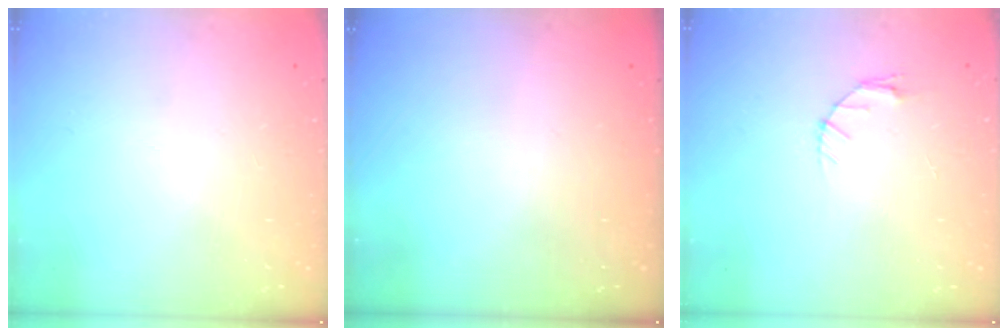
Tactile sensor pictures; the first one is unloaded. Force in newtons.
{"total": 0.0}
{"total": 3.7, "press": 3.7, "slide": 0.5}